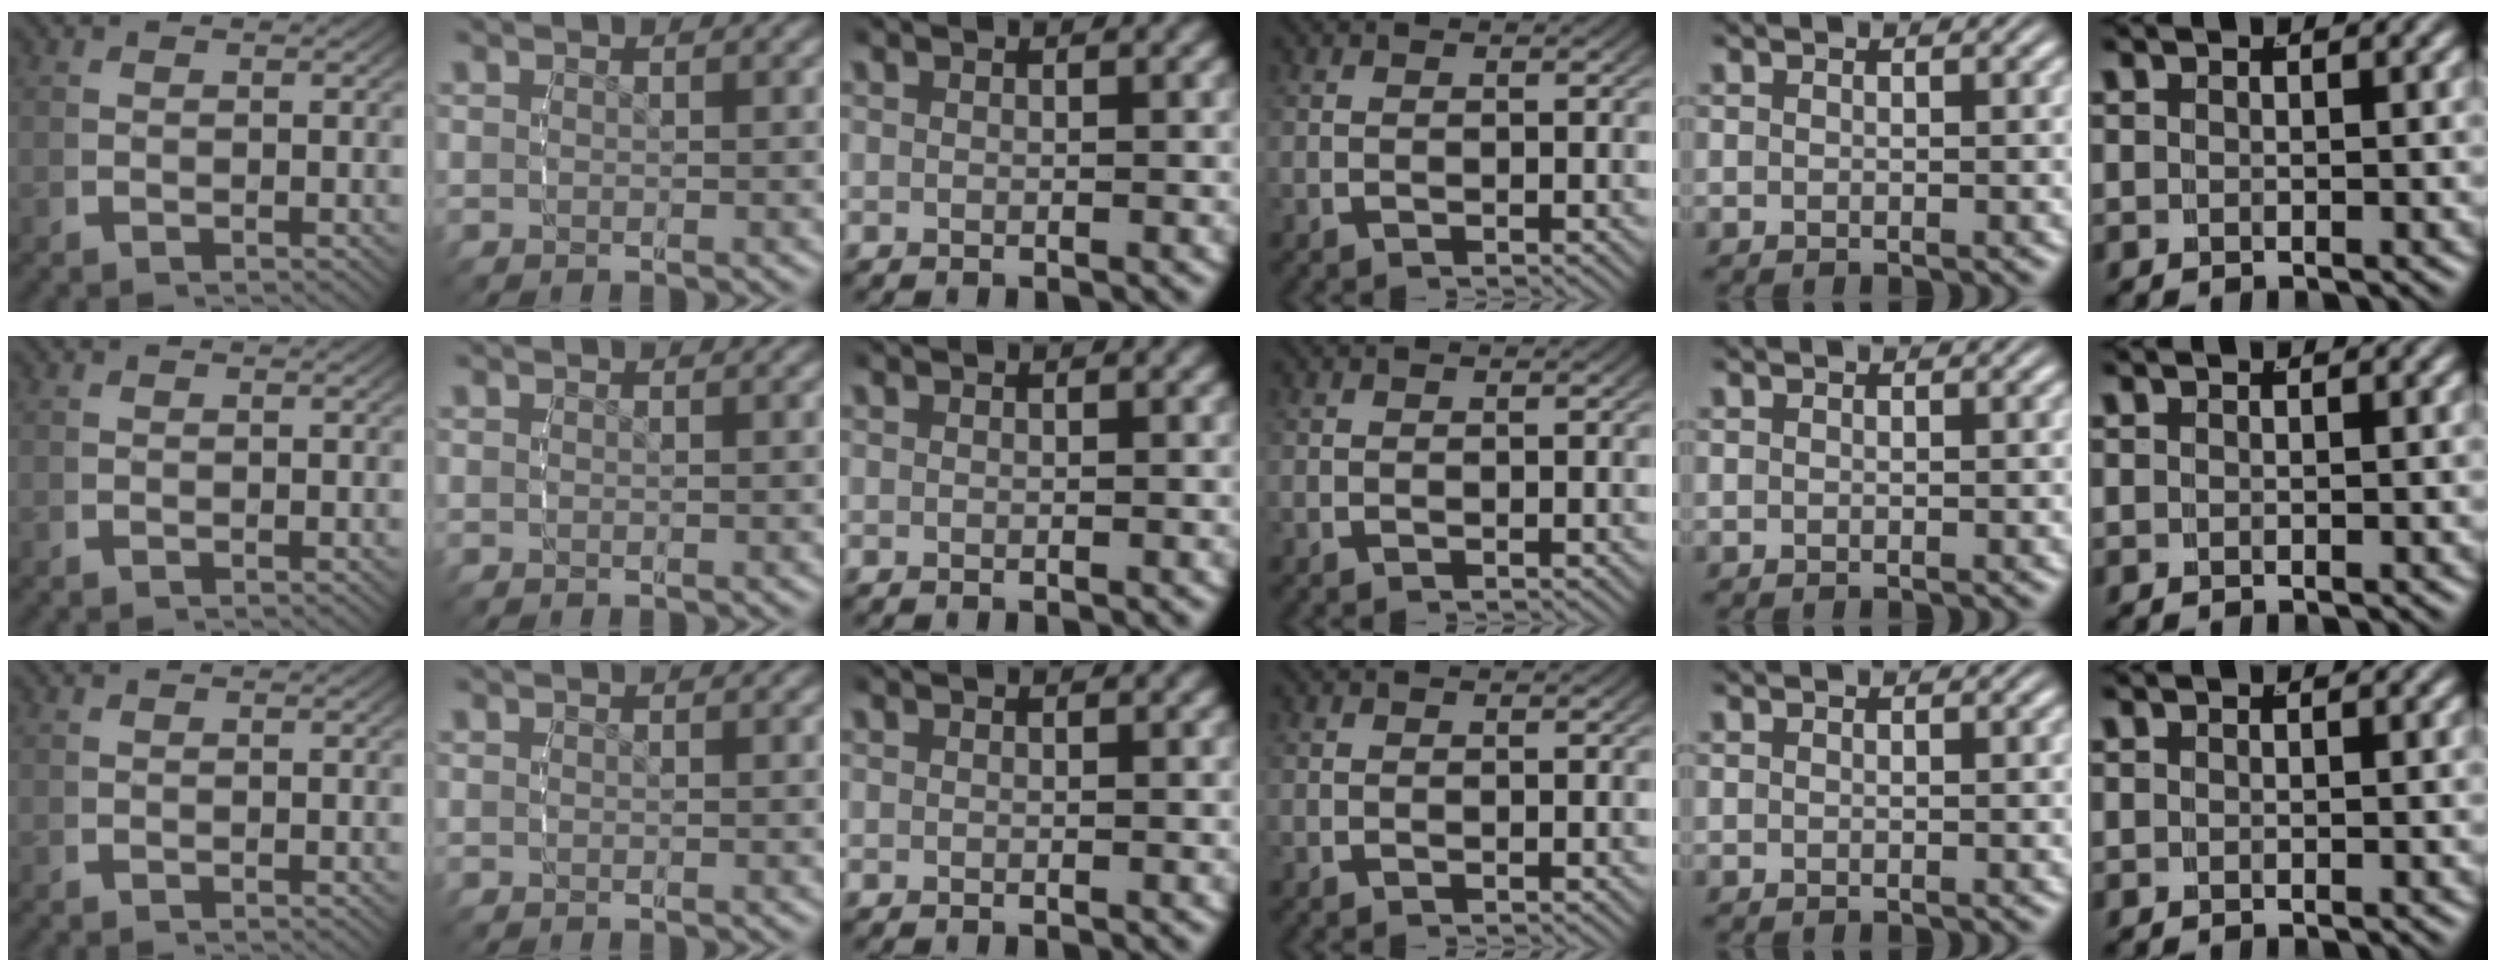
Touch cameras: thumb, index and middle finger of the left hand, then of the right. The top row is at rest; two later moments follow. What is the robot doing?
{"motion": "reach", "object": "router"}